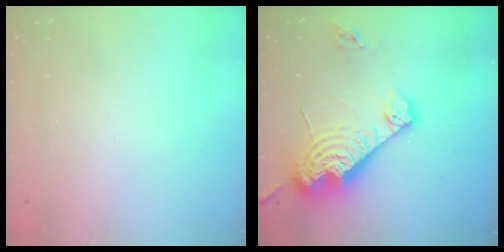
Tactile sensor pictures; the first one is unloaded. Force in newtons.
{"total": 19.7, "press": 19.7, "slide": 1.8}